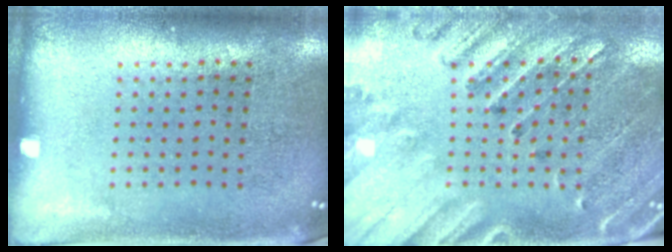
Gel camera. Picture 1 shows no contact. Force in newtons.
{"total": 2.6, "press": 2.4, "slide": 1.1}